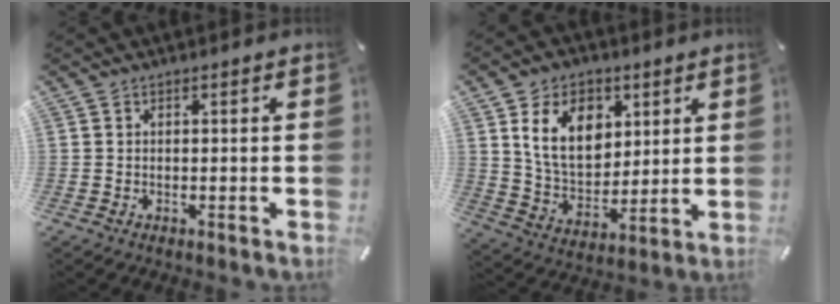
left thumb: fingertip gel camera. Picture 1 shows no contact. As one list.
[{"total": 13.9, "force": [5.6, 10.0, 7.9], "torque": [-0.146, -0.004, 0.105]}]